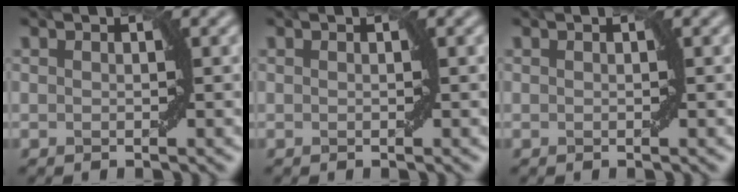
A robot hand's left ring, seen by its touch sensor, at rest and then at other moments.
{"total": 0.0}
{"total": 0.0}